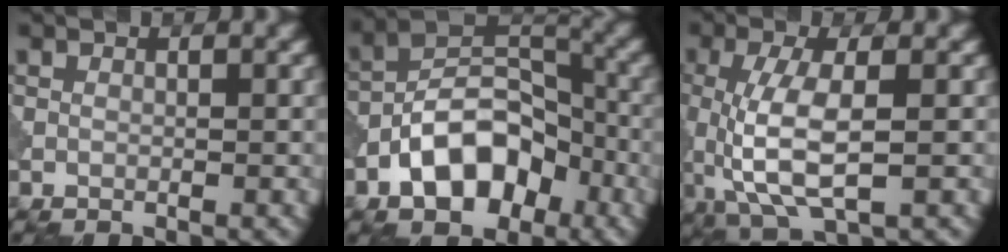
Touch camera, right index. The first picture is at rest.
{"total": 9.0, "force": [-4.4, 5.3, 5.8], "torque": [-0.089, 0.011, -0.086]}
{"total": 6.2, "force": [-0.7, 2.1, 5.8], "torque": [-0.126, -0.005, -0.011]}